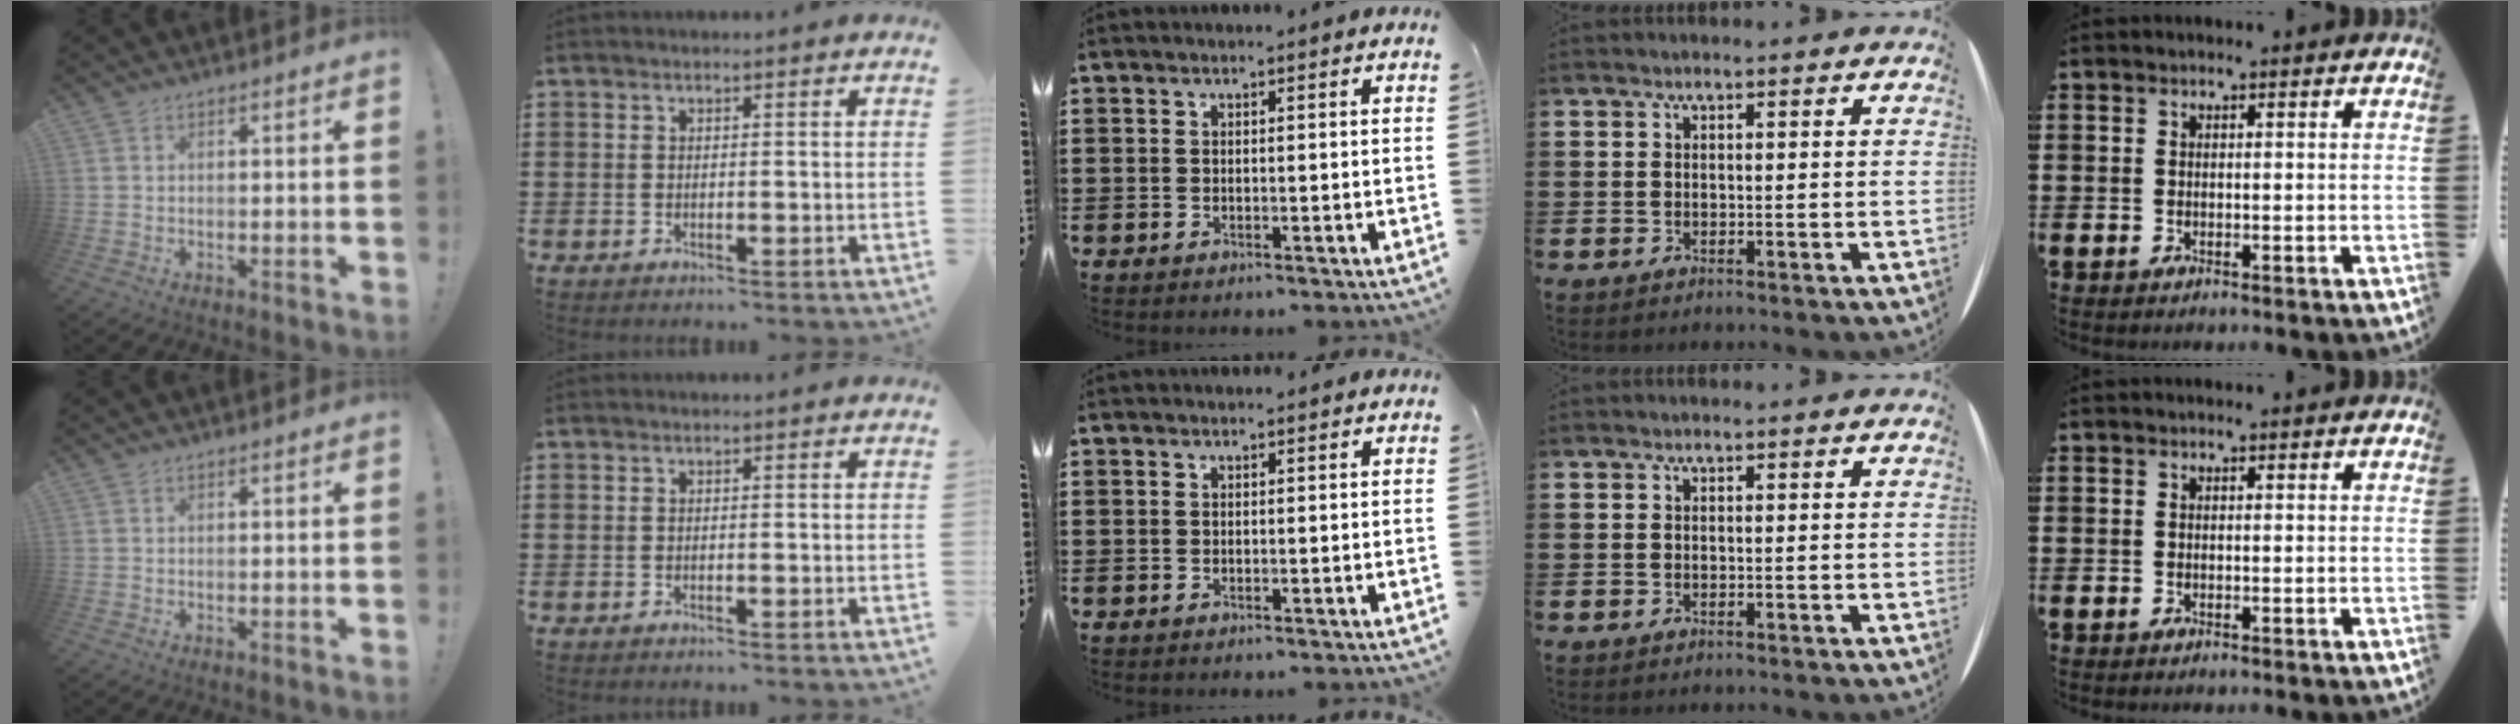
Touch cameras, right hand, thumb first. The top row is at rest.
{}